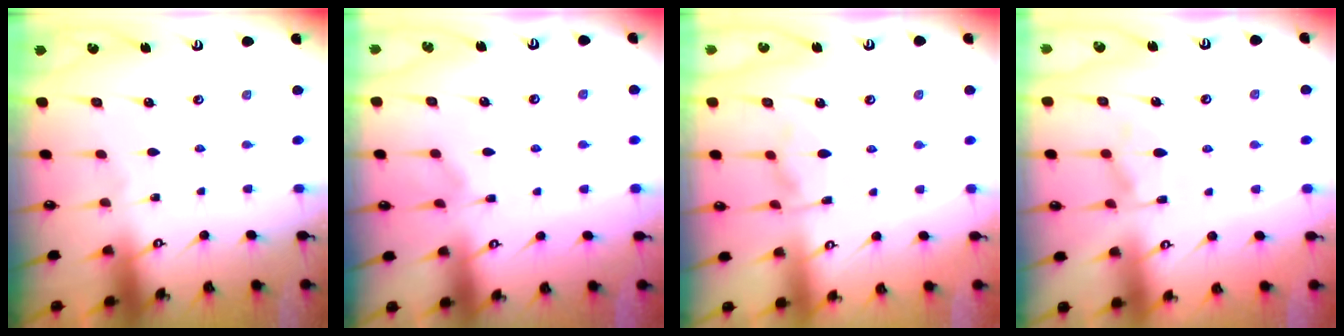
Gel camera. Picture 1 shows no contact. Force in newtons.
{"total": 4.4, "press": 4.4, "slide": 0.5}
{"total": 6.7, "press": 6.6, "slide": 1.1}
{"total": 1.7, "press": 0.9, "slide": 1.5}